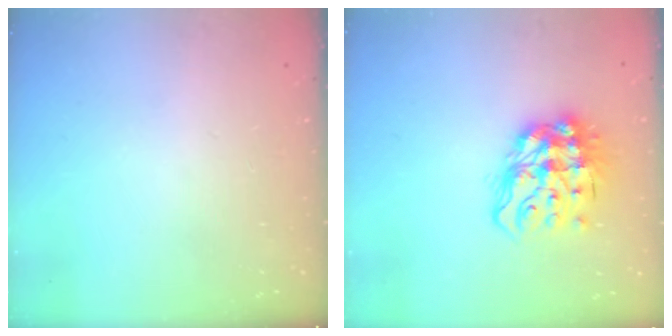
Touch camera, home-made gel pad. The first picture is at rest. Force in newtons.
{"total": 14.6, "press": 14.5, "slide": 1.9}